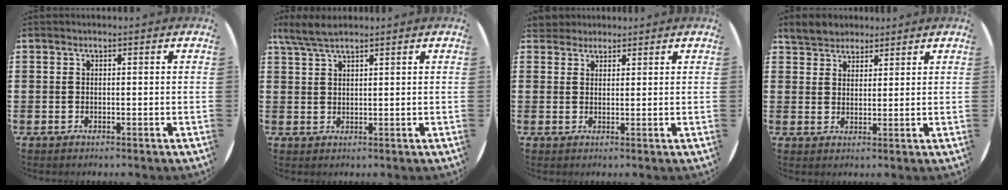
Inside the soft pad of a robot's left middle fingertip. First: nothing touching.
{"total": 3.6, "force": [3.0, 0.5, 2.0], "torque": [-0.043, 0.002, 0.054]}
{"total": 2.6, "force": [2.4, 1.0, 0.0], "torque": [0.004, 0.001, 0.045]}
{"total": 3.7, "force": [3.4, 1.4, 0.0], "torque": [-0.013, 0.002, 0.067]}